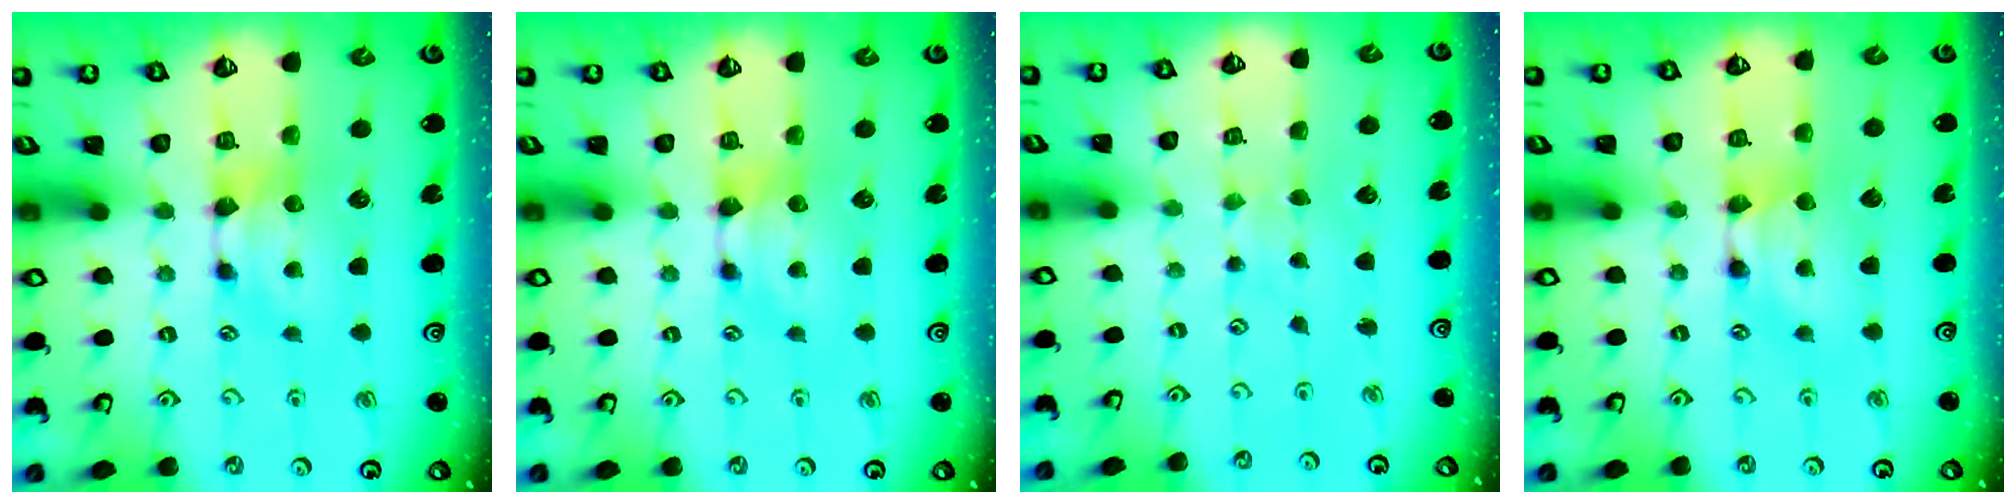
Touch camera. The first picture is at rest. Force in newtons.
{"total": 0.0}
{"total": 3.2, "press": 3.2, "slide": 0.2}
{"total": 1.8, "press": 1.8, "slide": 0.1}